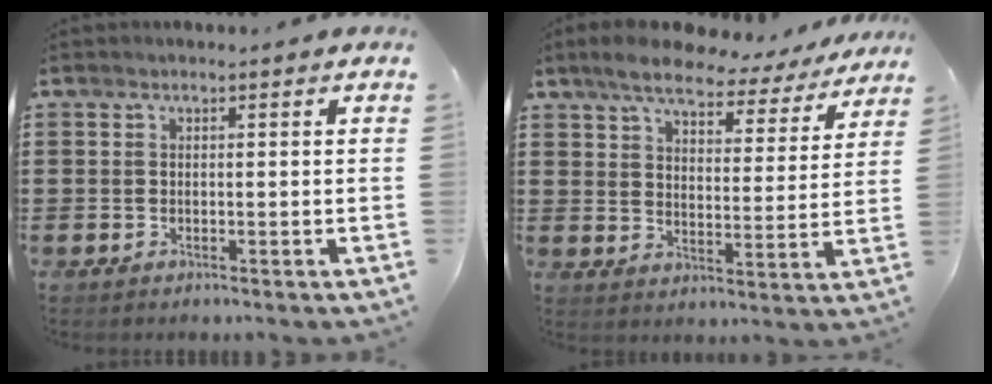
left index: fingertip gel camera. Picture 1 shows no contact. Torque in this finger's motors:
{"motor_torque": [2.14, 0.00, 0.43, 0.07]}